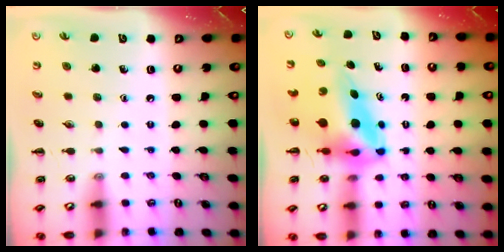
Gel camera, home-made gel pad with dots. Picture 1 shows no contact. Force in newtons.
{"total": 7.5, "press": 7.3, "slide": 1.7}